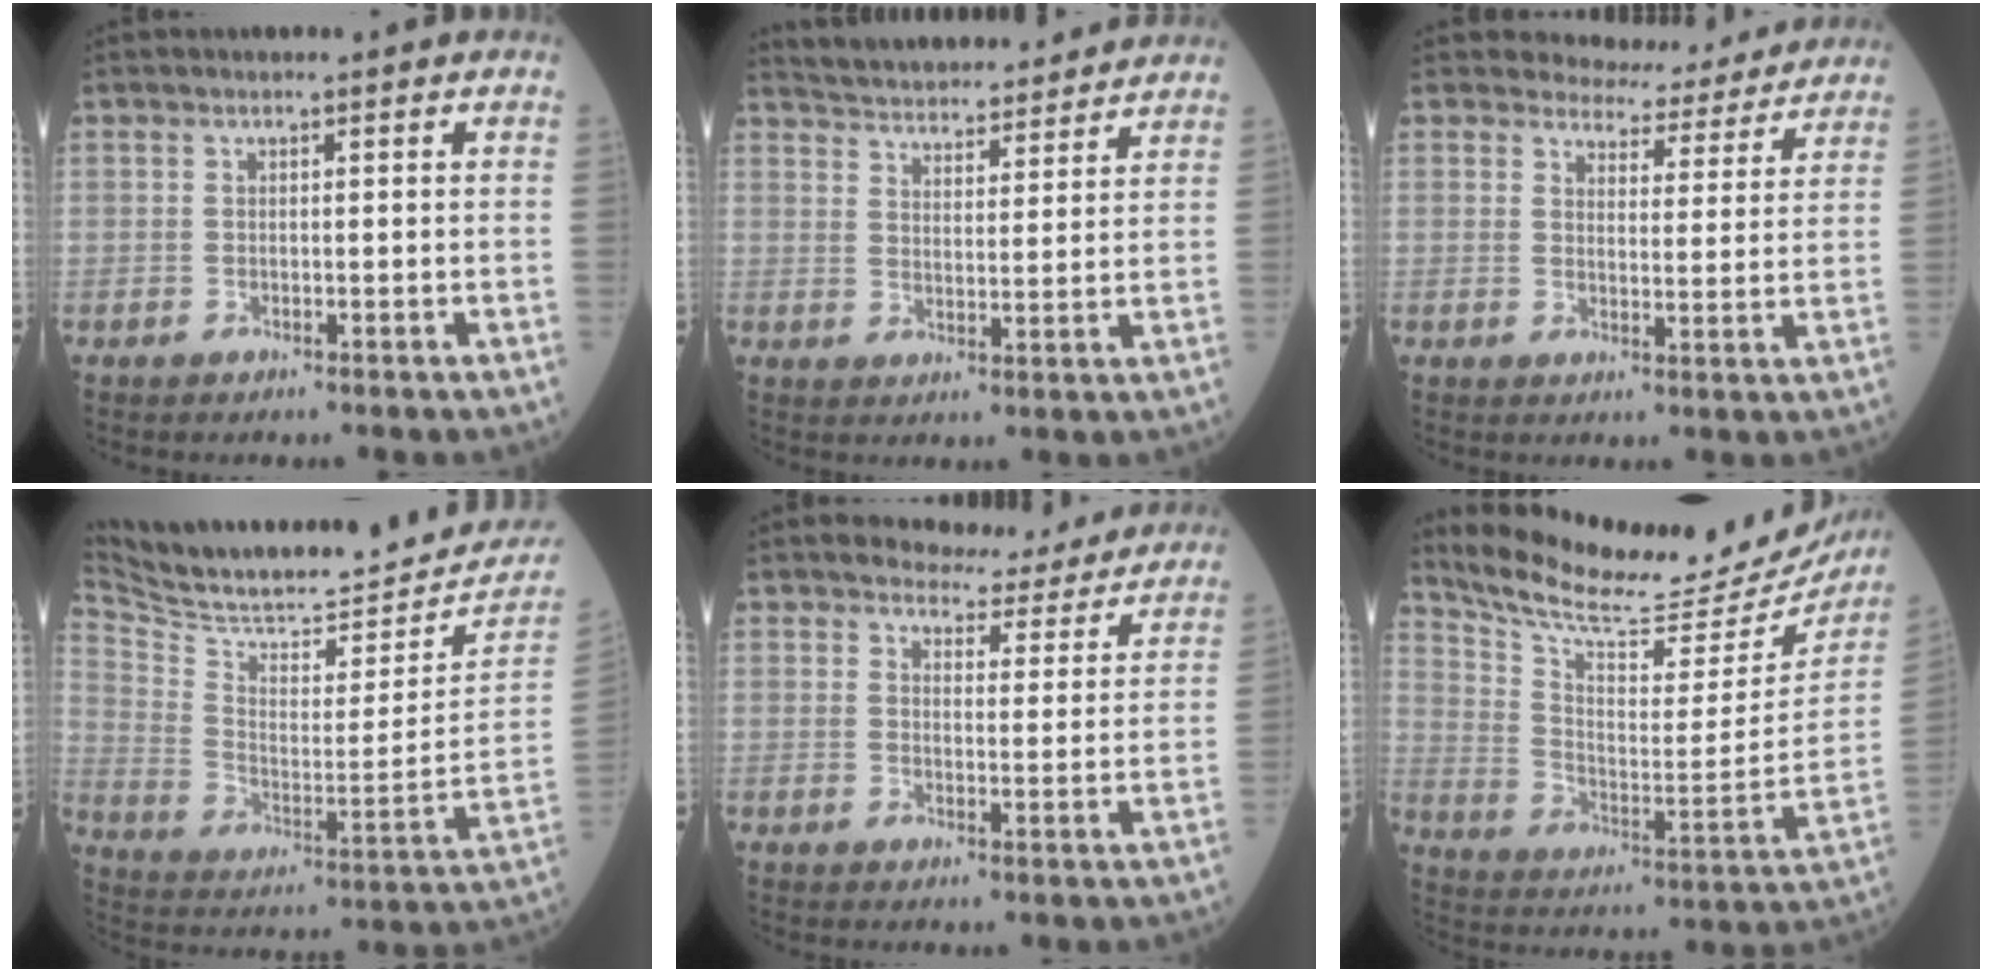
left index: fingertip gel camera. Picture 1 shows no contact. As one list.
[{"total": 17.2, "force": [16.3, 2.6, 4.7], "torque": [-0.073, 0.026, 0.232]}, {"total": 10.4, "force": [10.0, 2.6, 0.8], "torque": [0.003, -0.013, 0.110]}, {"total": 23.8, "force": [22.8, 3.6, 5.8], "torque": [-0.103, -0.077, 0.329]}, {"total": 8.8, "force": [8.5, 2.1, 0.9], "torque": [-0.005, -0.010, 0.099]}, {"total": 24.8, "force": [23.2, 3.9, 7.7], "torque": [-0.134, -0.076, 0.321]}]